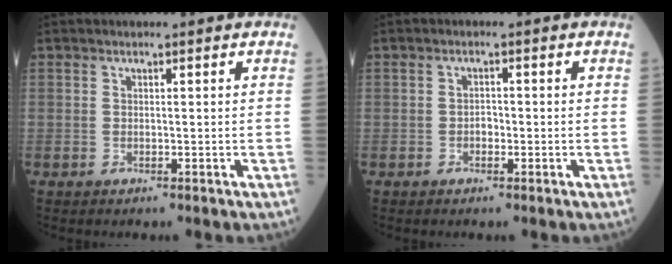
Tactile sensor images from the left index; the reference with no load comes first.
{"total": 1.6, "force": [-1.3, 0.7, 0.6], "torque": [-0.007, -0.002, -0.022]}